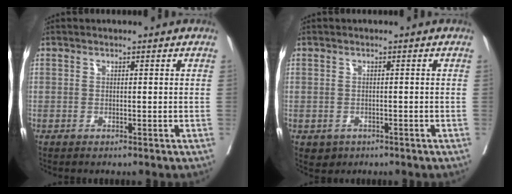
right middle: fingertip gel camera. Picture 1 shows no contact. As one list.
[{"total": 2.1, "force": [-1.1, 1.7, 0.4], "torque": [-0.005, 0.003, -0.011]}]